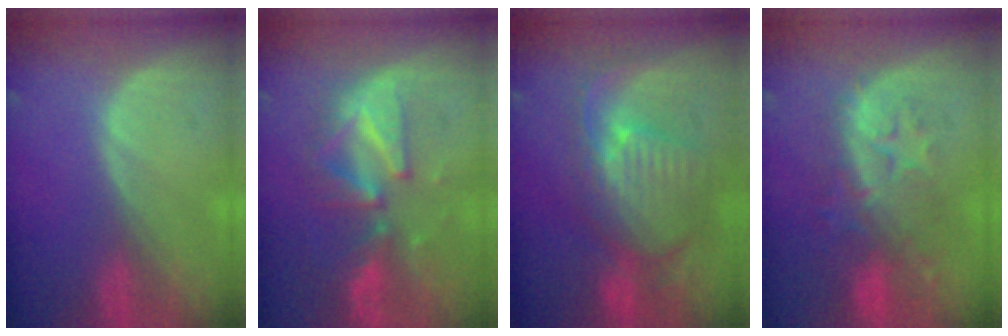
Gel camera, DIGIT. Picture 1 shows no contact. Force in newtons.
{"total": 9.8, "press": 8.7, "slide": 4.4}
{"total": 10.9, "press": 9.6, "slide": 5.3}
{"total": 9.8, "press": 9.0, "slide": 4.1}